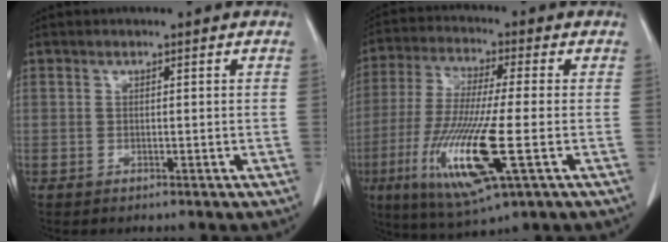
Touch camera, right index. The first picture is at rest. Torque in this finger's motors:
{"motor_torque": [1.92, -0.22, 0.97, 0.21]}